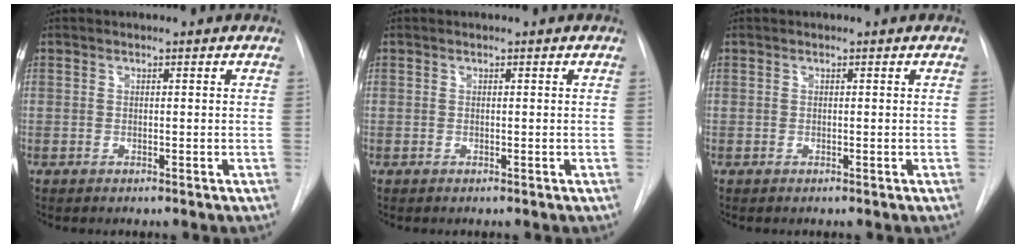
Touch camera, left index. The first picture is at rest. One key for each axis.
{"total": 0.0}
{"total": 0.0}